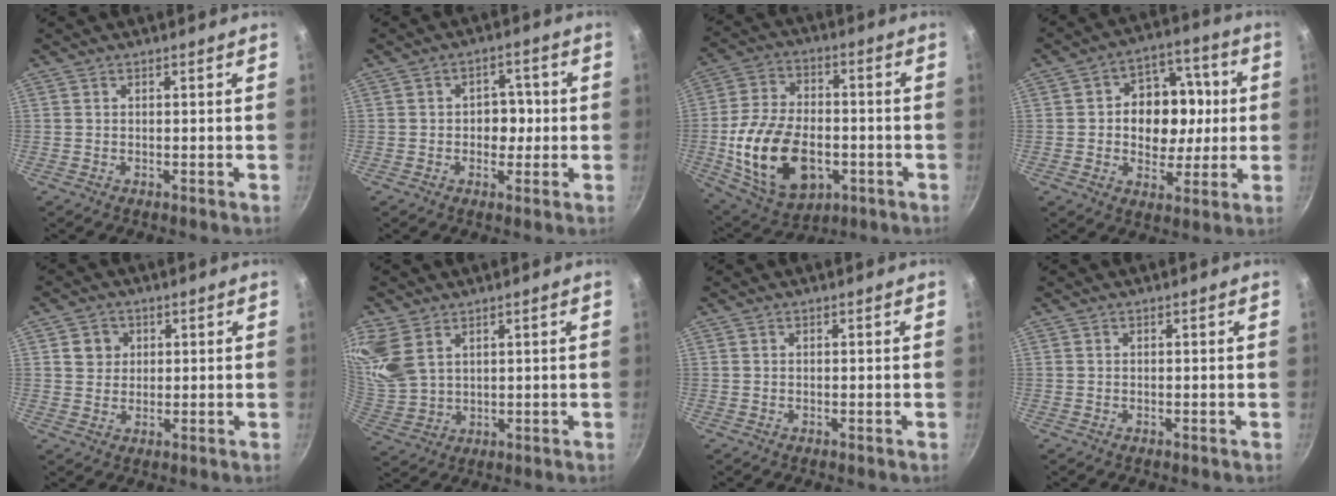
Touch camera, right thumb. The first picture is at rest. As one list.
[{"total": 5.4, "force": [-0.2, 4.2, 3.3], "torque": [-0.004, 0.010, -0.007]}, {"total": 20.3, "force": [-4.7, 12.9, 15.0], "torque": [-0.267, 0.020, -0.068]}, {"total": 14.8, "force": [0.6, 11.5, 9.3], "torque": [-0.091, 0.015, 0.003]}, {"total": 4.4, "force": [1.3, 4.0, 1.3], "torque": [0.002, 0.005, 0.020]}, {"total": 11.3, "force": [6.1, 7.2, 6.2], "torque": [-0.132, -0.010, 0.136]}, {"total": 0.0}, {"total": 0.0}]